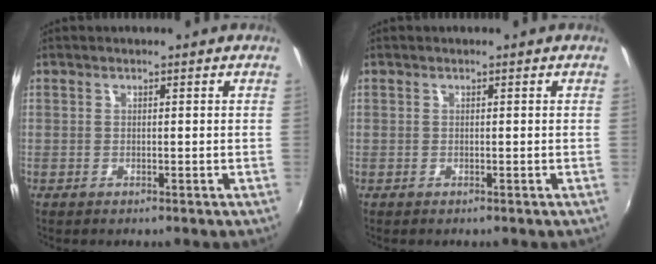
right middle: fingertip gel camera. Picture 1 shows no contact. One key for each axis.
{"total": 0.0}